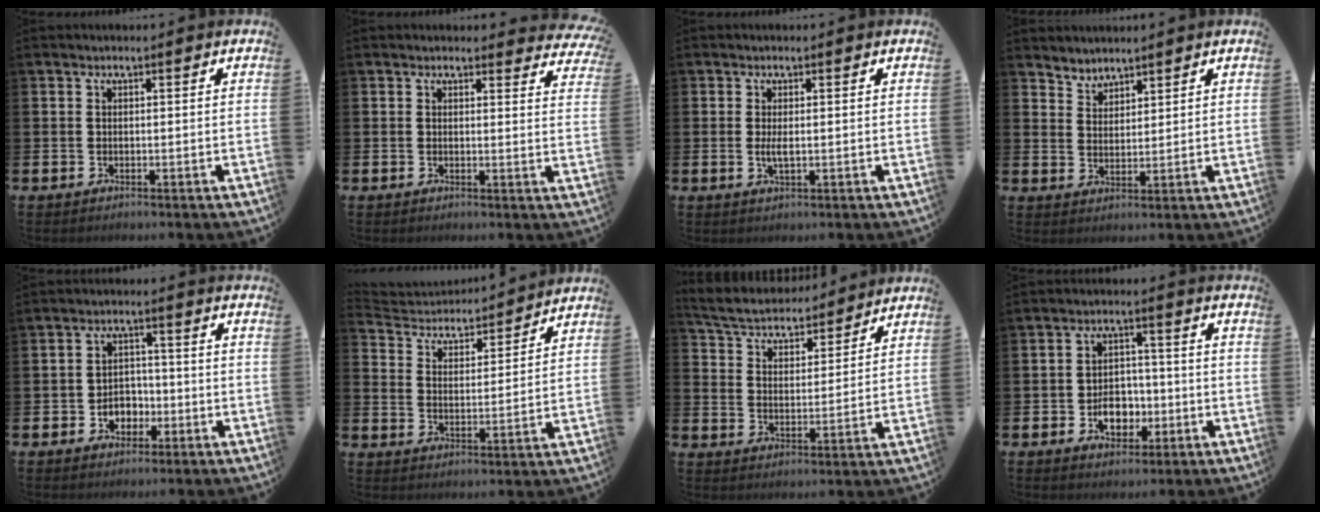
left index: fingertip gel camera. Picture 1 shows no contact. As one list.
[{"total": 2.2, "force": [2.1, 0.7, -0.1], "torque": [0.013, -0.014, 0.033]}, {"total": 2.0, "force": [0.1, 0.7, 1.8], "torque": [-0.026, -0.003, 0.000]}, {"total": 3.3, "force": [3.2, 0.7, -0.6], "torque": [-0.005, -0.012, 0.061]}, {"total": 3.5, "force": [-1.5, 2.8, 1.4], "torque": [-0.024, 0.001, -0.035]}, {"total": 4.3, "force": [4.1, 1.3, 0.4], "torque": [-0.037, -0.038, 0.064]}, {"total": 5.1, "force": [4.9, 1.2, 0.6], "torque": [-0.043, -0.036, 0.081]}, {"total": 5.0, "force": [-1.6, 3.7, 2.9], "torque": [-0.040, 0.003, -0.034]}]